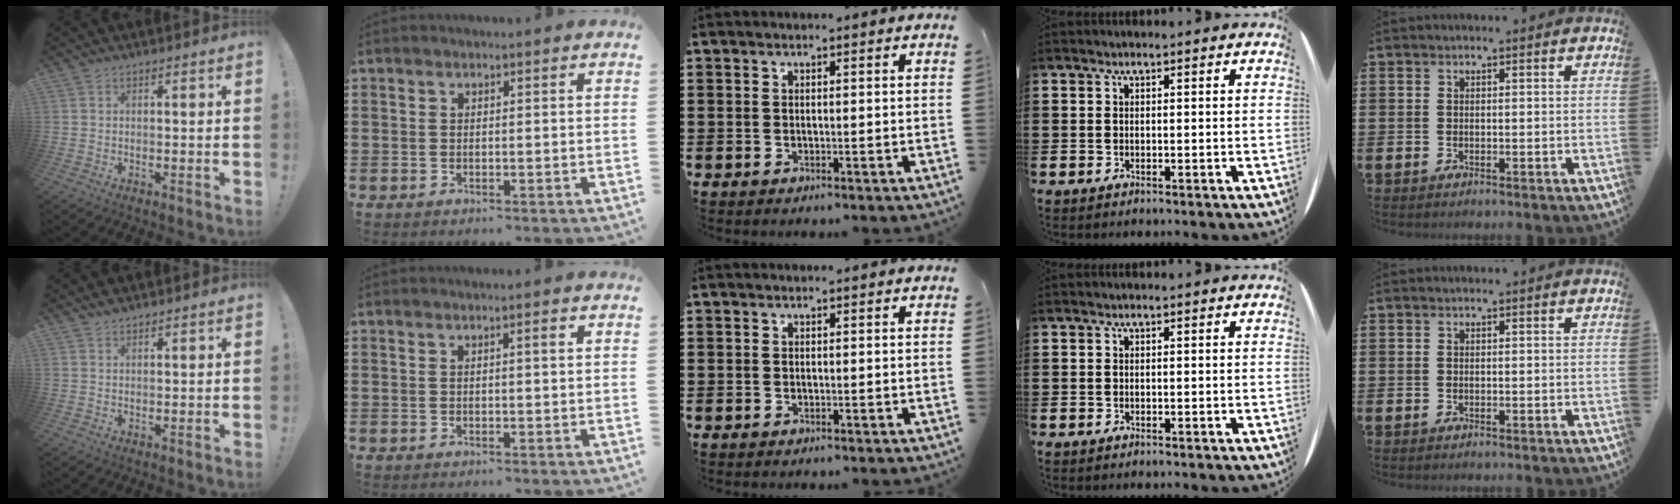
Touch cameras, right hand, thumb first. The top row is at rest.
{"thumb": {"total": 1.0, "force": [1.0, 0.1, 0.1], "torque": [0.001, 0.000, 0.018]}, "index": {"total": 1.2, "force": [0.4, 0.1, 1.1], "torque": [-0.020, 0.002, 0.007]}}